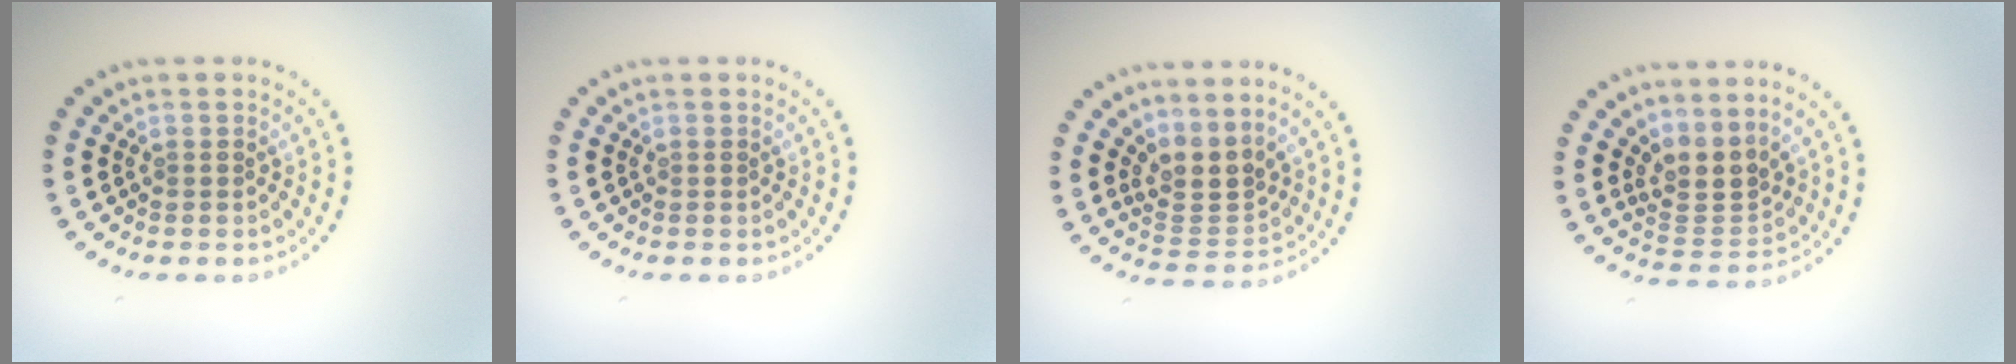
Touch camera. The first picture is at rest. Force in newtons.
{"total": 0.0}
{"total": 3.0, "press": 2.1, "slide": 2.1}
{"total": 3.0, "press": 2.2, "slide": 2.1}